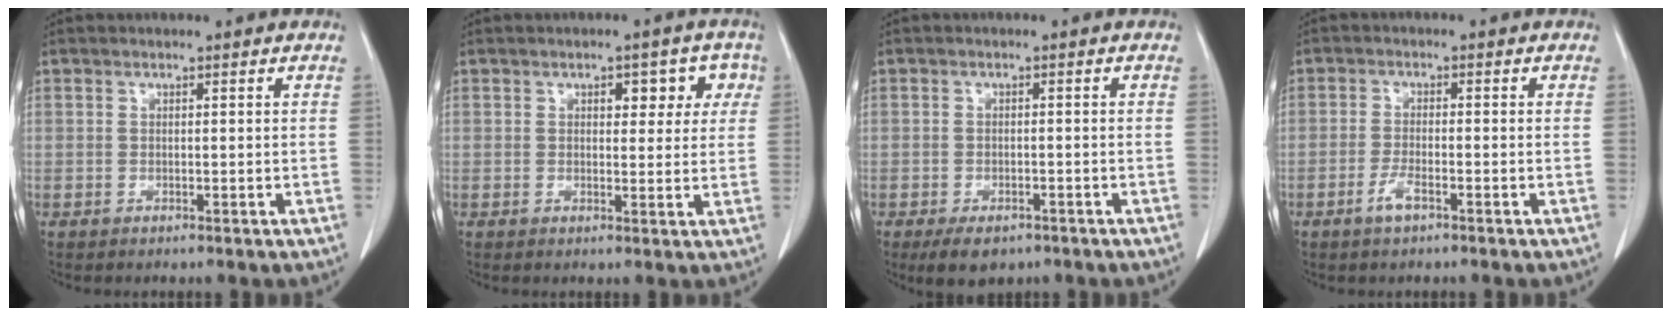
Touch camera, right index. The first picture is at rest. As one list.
[{"total": 5.4, "force": [2.0, 2.9, 4.0], "torque": [-0.033, 0.017, 0.022]}, {"total": 4.7, "force": [-3.3, 2.5, 2.4], "torque": [-0.036, -0.004, -0.045]}, {"total": 2.7, "force": [-1.6, 0.6, 2.1], "torque": [-0.043, 0.000, -0.034]}]